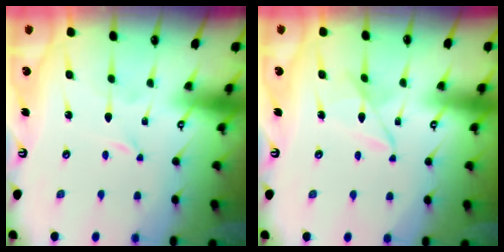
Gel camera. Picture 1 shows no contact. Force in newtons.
{"total": 6.0, "press": 5.9, "slide": 0.4}